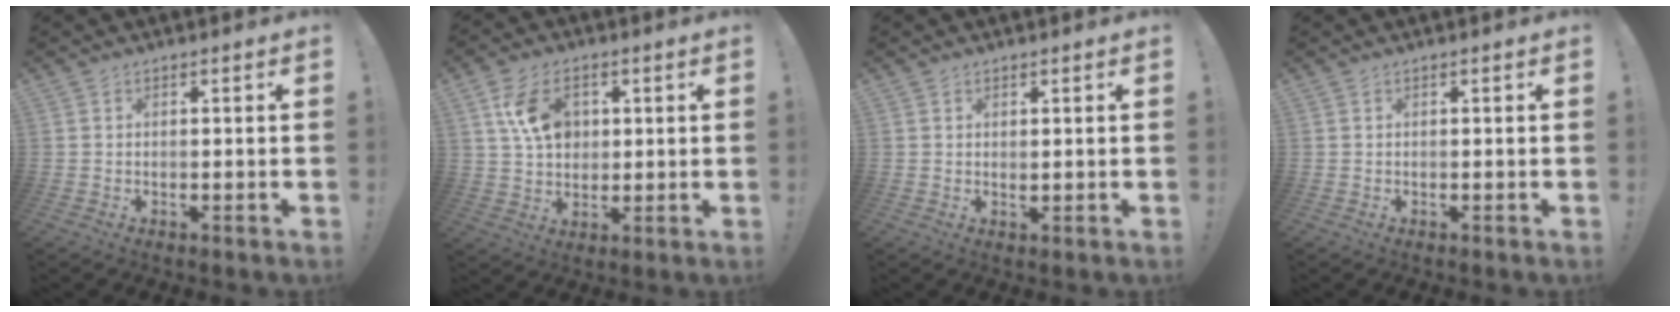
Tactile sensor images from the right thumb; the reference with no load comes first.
{"total": 11.7, "force": [4.0, 8.2, 7.3], "torque": [-0.115, -0.001, 0.076]}
{"total": 1.0, "force": [0.8, 0.4, 0.3], "torque": [0.010, -0.007, 0.013]}
{"total": 0.0}